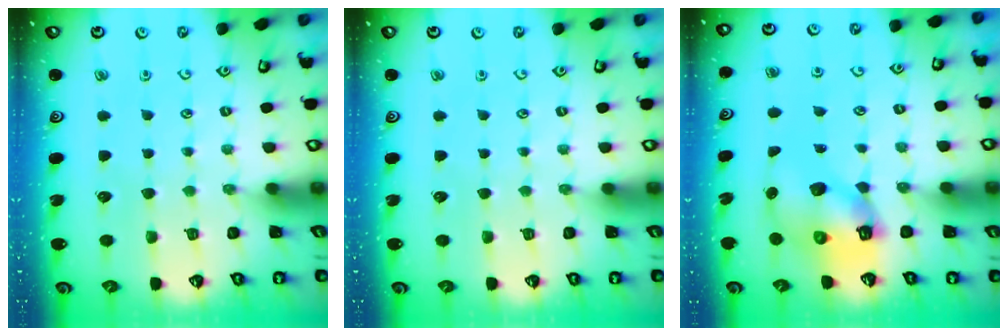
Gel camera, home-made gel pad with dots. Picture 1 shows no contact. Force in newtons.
{"total": 0.0}
{"total": 8.8, "press": 8.6, "slide": 1.5}